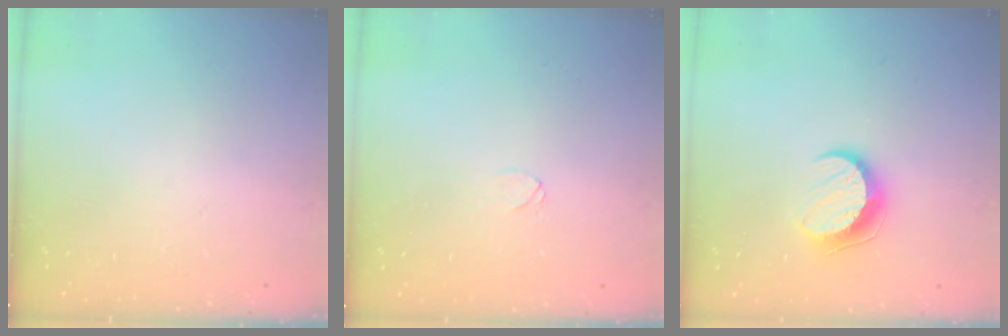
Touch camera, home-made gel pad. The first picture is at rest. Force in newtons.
{"total": 3.7, "press": 3.7, "slide": 0.3}
{"total": 9.7, "press": 9.7, "slide": 0.7}